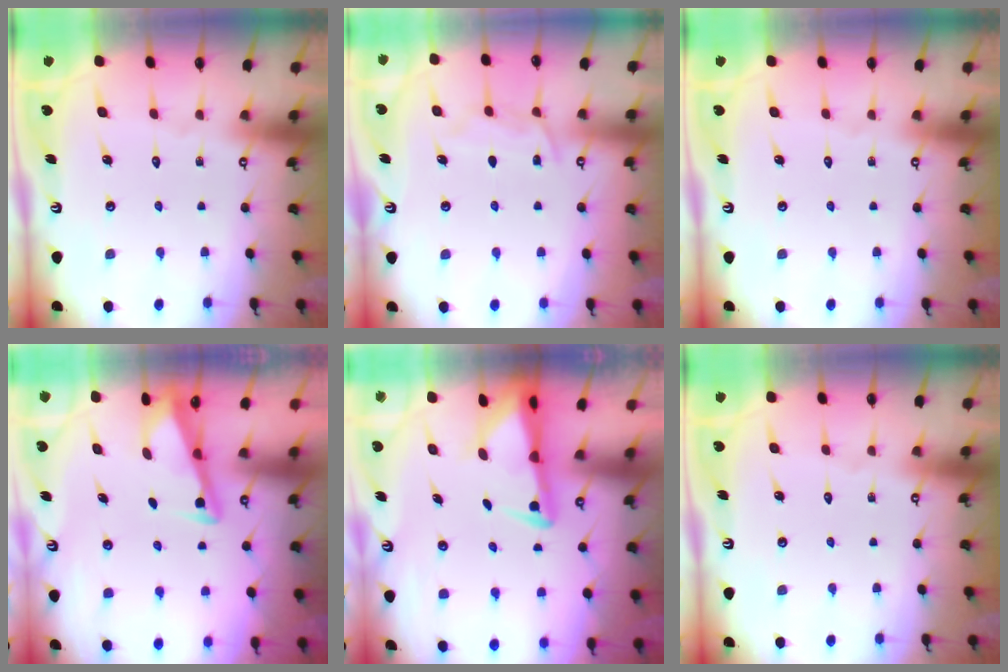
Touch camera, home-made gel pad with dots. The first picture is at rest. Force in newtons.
{"total": 8.0, "press": 7.9, "slide": 1.0}
{"total": 0.0}
{"total": 3.4, "press": 3.3, "slide": 0.4}
{"total": 2.6, "press": 2.5, "slide": 0.7}
{"total": 0.0}